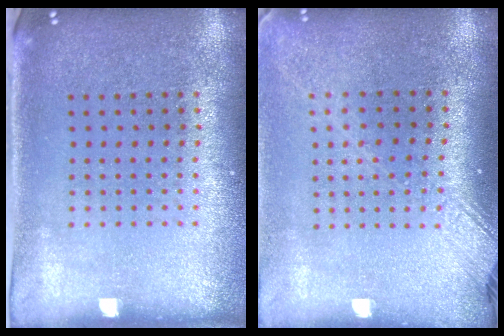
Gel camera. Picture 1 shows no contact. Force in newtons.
{"total": 2.0, "press": 1.5, "slide": 1.3}